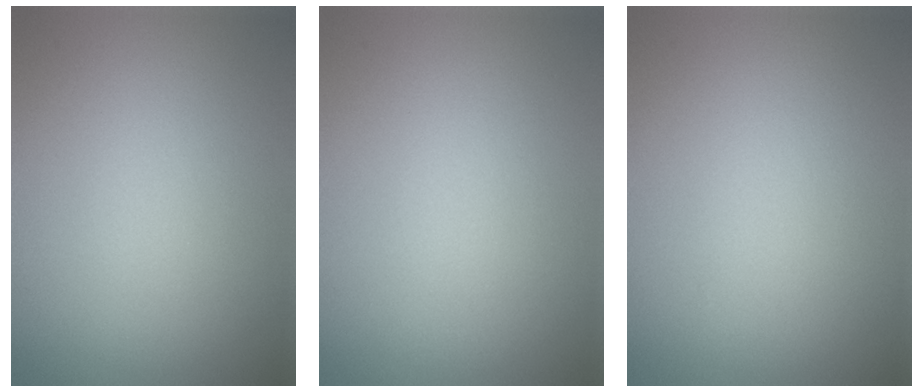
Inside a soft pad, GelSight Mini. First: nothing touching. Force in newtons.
{"total": 0.0}
{"total": 0.0}